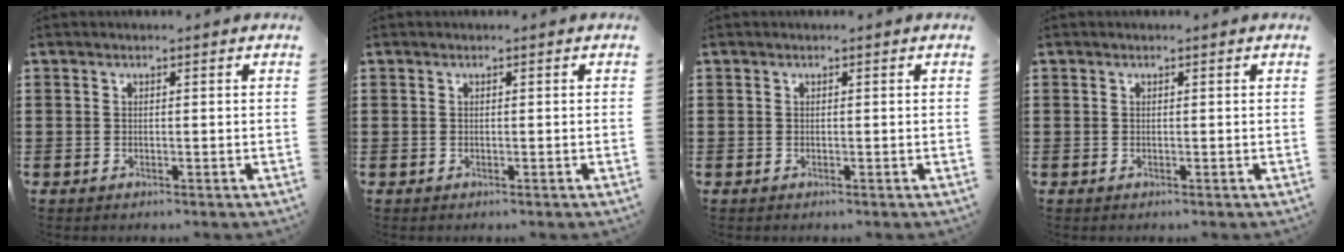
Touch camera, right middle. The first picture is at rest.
{"total": 0.0}
{"total": 0.0}
{"total": 0.0}